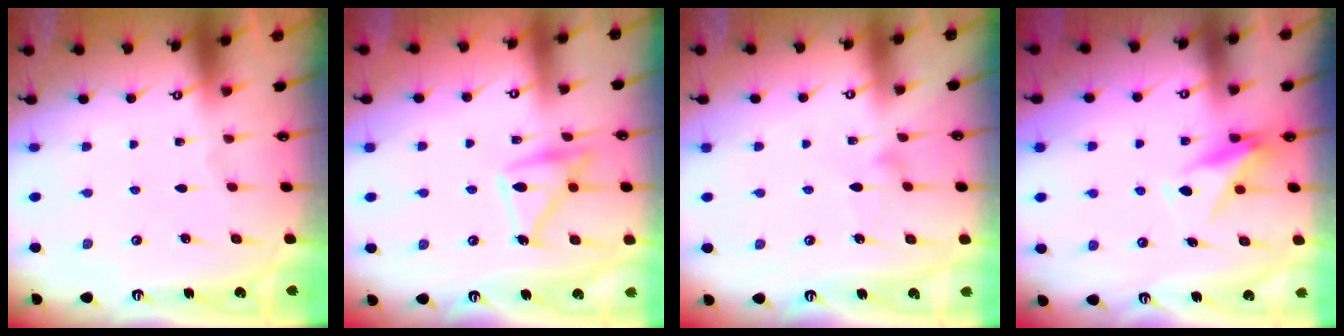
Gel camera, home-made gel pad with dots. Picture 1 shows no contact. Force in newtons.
{"total": 15.5, "press": 15.4, "slide": 1.1}
{"total": 4.7, "press": 4.7, "slide": 0.3}
{"total": 9.7, "press": 9.7, "slide": 0.7}